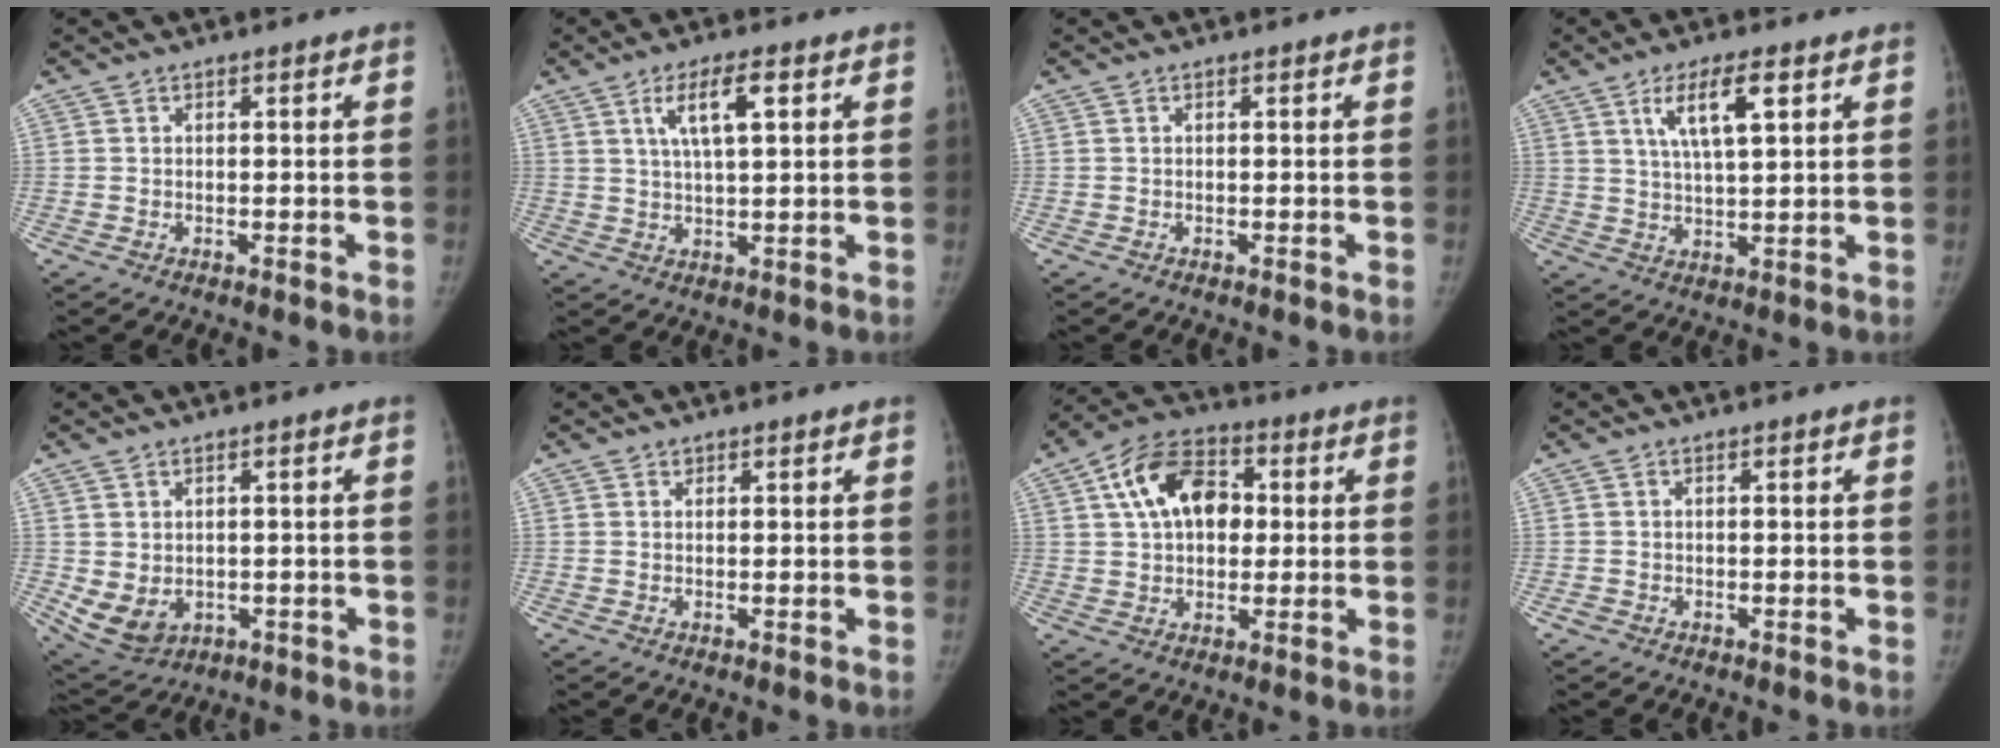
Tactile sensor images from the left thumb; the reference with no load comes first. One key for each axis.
{"total": 7.2, "fx": 3.0, "fy": 2.0, "fz": 6.2, "tx": -0.108, "ty": -0.005, "tz": 0.056}
{"total": 0.0}
{"total": 8.3, "fx": 3.8, "fy": 2.3, "fz": 7.0, "tx": -0.123, "ty": -0.013, "tz": 0.073}
{"total": 6.9, "fx": -0.7, "fy": 5.2, "fz": 4.4, "tx": -0.075, "ty": -0.008, "tz": 0.010}
{"total": 0.7, "fx": 0.6, "fy": 0.4, "fz": 0.0, "tx": 0.003, "ty": -0.005, "tz": 0.007}
{"total": 13.7, "fx": 3.3, "fy": 9.2, "fz": 9.6, "tx": -0.137, "ty": 0.013, "tz": 0.046}
{"total": 0.7, "fx": -0.2, "fy": 0.6, "fz": 0.2, "tx": -0.002, "ty": 0.001, "tz": -0.004}